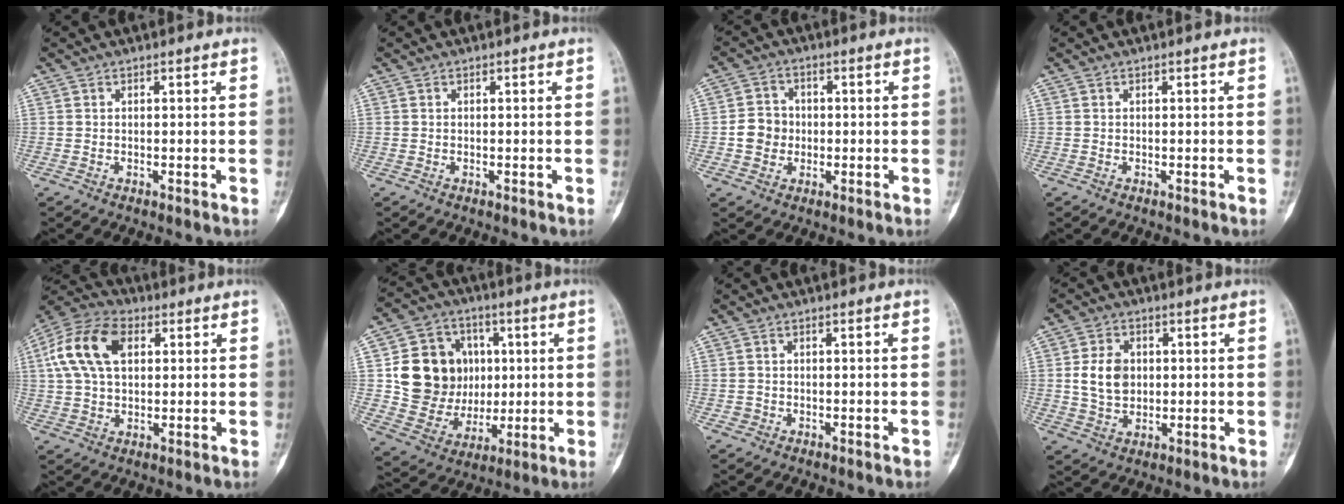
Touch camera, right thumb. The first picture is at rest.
{"total": 0.0}
{"total": 5.7, "force": [-0.7, 5.2, 2.2], "torque": [-0.019, 0.012, -0.018]}
{"total": 0.0}
{"total": 14.2, "force": [3.6, 9.0, 10.3], "torque": [-0.197, 0.021, 0.061]}
{"total": 17.1, "force": [2.4, 14.8, 8.3], "torque": [-0.099, 0.007, 0.060]}
{"total": 1.0, "force": [-0.4, 0.9, 0.1], "torque": [0.006, 0.008, -0.010]}
{"total": 7.7, "force": [0.8, 5.9, 4.9], "torque": [-0.072, -0.001, 0.019]}